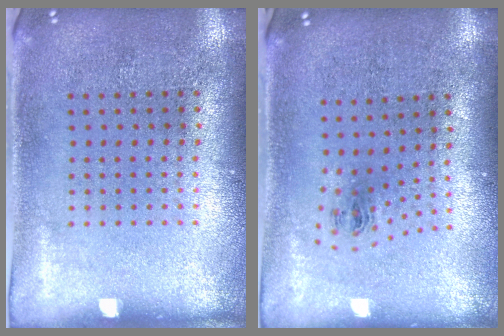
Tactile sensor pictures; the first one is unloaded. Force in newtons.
{"total": 1.0, "press": 0.4, "slide": 0.9}